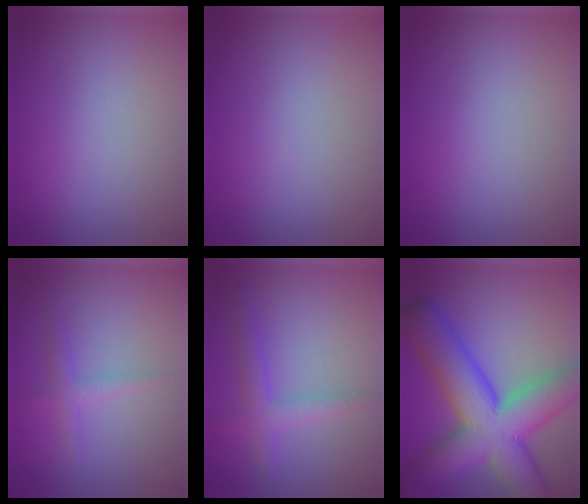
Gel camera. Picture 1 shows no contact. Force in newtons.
{"total": 0.0}
{"total": 0.0}
{"total": 1.6, "press": 1.6, "slide": 0.1}
{"total": 2.8, "press": 2.8, "slide": 0.2}
{"total": 13.6, "press": 13.6, "slide": 0.6}